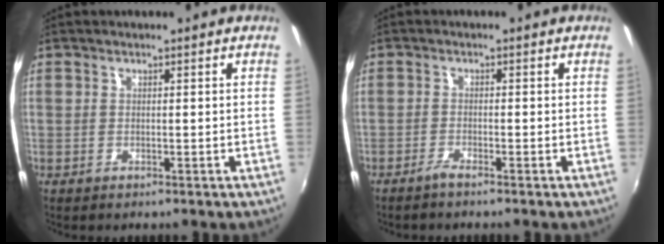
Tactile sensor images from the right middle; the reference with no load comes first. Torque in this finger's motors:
{"motor_torque": [-0.22, -0.03, -0.01, 0.00]}